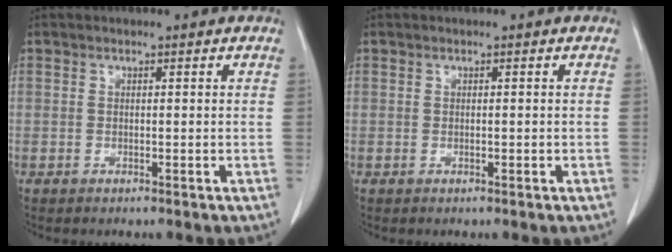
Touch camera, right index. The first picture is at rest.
{"total": 0.7, "force": [-0.2, 0.3, 0.6], "torque": [-0.015, 0.000, -0.001]}